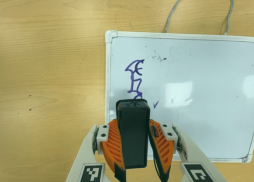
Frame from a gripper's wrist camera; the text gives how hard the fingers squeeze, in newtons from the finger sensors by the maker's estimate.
{"total": 6.0, "left": 5.5, "right": 6.4}